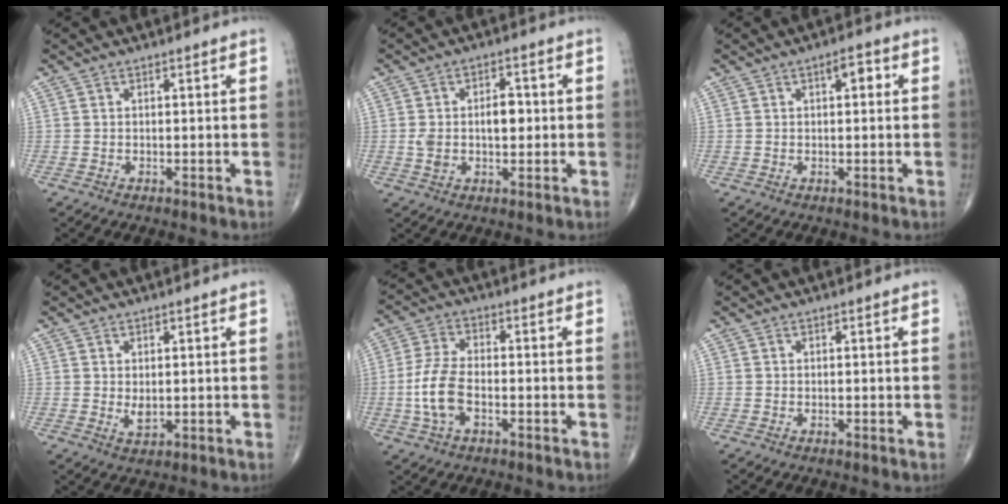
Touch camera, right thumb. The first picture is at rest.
{"total": 6.9, "force": [0.2, 4.0, 5.6], "torque": [-0.092, 0.018, 0.006]}
{"total": 2.8, "force": [0.8, 1.2, 2.3], "torque": [-0.025, 0.005, 0.008]}
{"total": 2.3, "force": [0.2, 1.3, 1.9], "torque": [-0.030, -0.008, 0.008]}
{"total": 8.2, "force": [-2.1, 4.2, 6.7], "torque": [-0.150, 0.018, -0.042]}
{"total": 0.0}